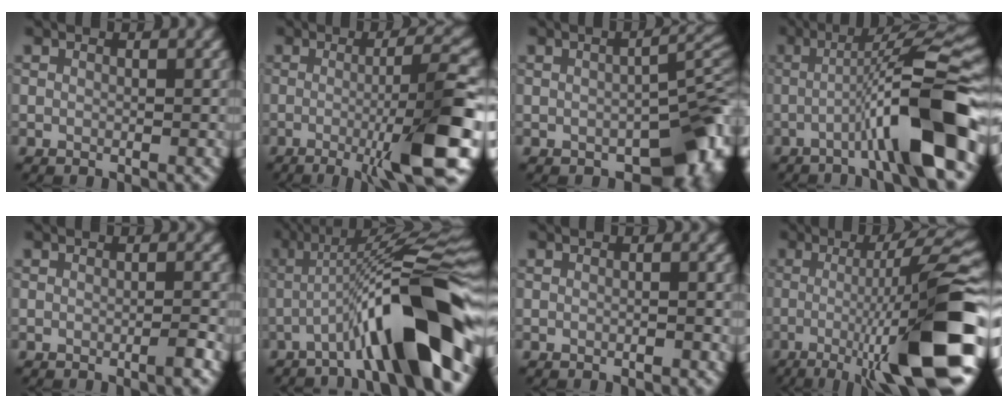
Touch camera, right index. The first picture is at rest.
{"total": 9.5, "force": [-2.6, 1.0, 9.1], "torque": [-0.126, 0.007, -0.050]}
{"total": 7.8, "force": [-3.6, 4.1, 5.6], "torque": [-0.051, -0.011, -0.043]}
{"total": 10.5, "force": [-3.4, 1.2, 9.8], "torque": [-0.132, 0.024, -0.062]}
{"total": 1.4, "force": [-0.7, 0.1, 1.3], "torque": [-0.017, 0.003, -0.016]}
{"total": 12.8, "force": [-5.1, 2.0, 11.5], "torque": [-0.170, 0.024, -0.083]}
{"total": 0.6, "force": [-0.3, 0.1, 0.5], "torque": [-0.009, 0.000, -0.008]}
{"total": 13.1, "force": [-3.7, 1.7, 12.5], "torque": [-0.164, 0.018, -0.061]}